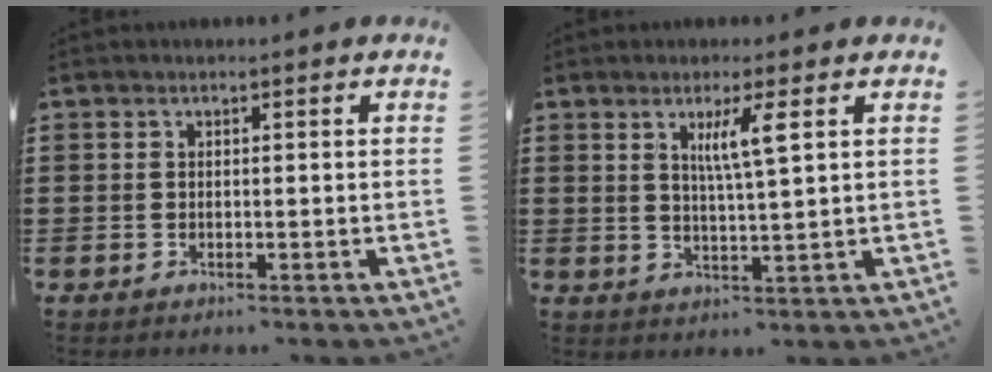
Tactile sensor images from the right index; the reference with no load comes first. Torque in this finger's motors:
{"motor_torque": [0.64, 0.45, 0.26, 0.07]}